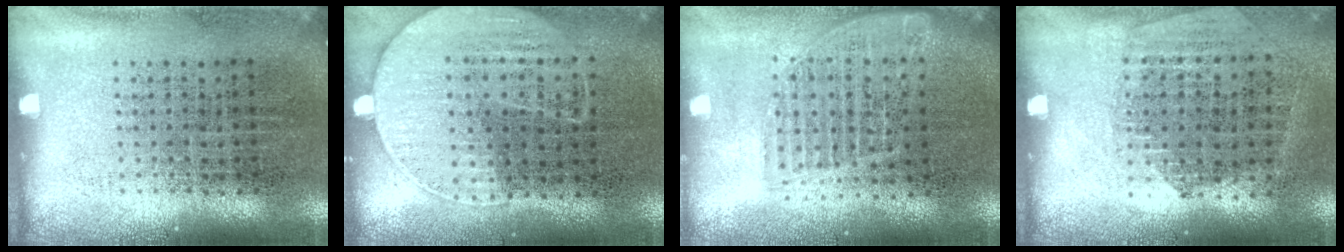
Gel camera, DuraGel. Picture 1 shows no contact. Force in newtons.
{"total": 1.3, "press": 1.0, "slide": 0.7}
{"total": 1.6, "press": 1.5, "slide": 0.7}
{"total": 1.2, "press": 1.1, "slide": 0.5}